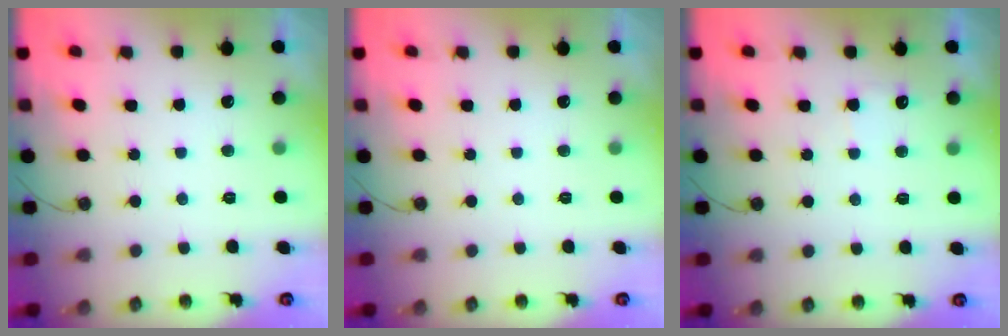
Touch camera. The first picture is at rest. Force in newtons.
{"total": 0.0}
{"total": 3.9, "press": 3.9, "slide": 0.5}